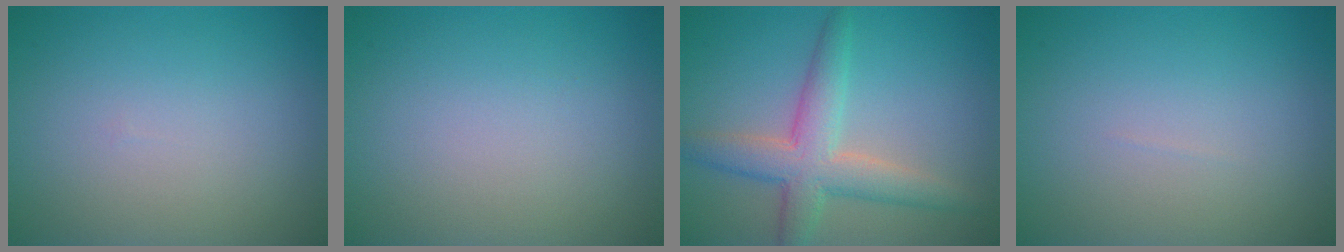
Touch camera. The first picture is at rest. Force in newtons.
{"total": 0.0}
{"total": 5.0, "press": 5.0, "slide": 0.3}
{"total": 0.0}